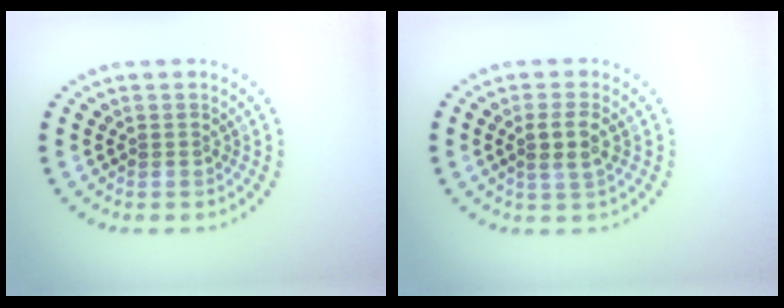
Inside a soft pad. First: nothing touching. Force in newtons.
{"total": 2.1, "press": 1.9, "slide": 0.9}